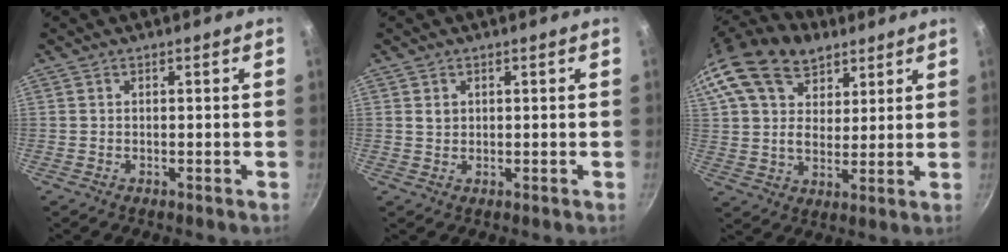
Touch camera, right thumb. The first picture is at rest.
{"total": 1.5, "force": [0.5, 1.2, 0.7], "torque": [-0.008, 0.000, 0.010]}
{"total": 19.1, "force": [11.2, 12.2, 9.6], "torque": [-0.165, -0.013, 0.197]}